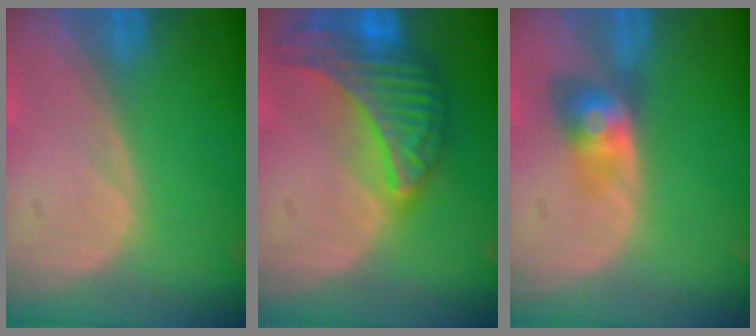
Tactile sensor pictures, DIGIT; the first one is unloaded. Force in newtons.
{"total": 10.0, "press": 10.0, "slide": 0.5}
{"total": 4.0, "press": 4.0, "slide": 0.2}